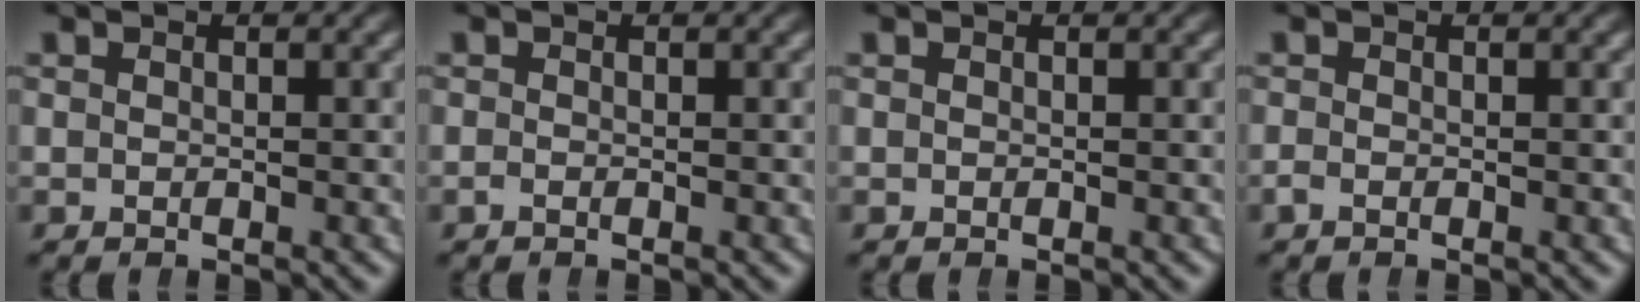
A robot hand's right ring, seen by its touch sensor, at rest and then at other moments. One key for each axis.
{"total": 0.6, "fx": -0.6, "fy": 0.0, "fz": 0.2, "tx": -0.007, "ty": -0.008, "tz": -0.008}
{"total": 0.0}
{"total": 0.9, "fx": -0.8, "fy": 0.4, "fz": 0.4, "tx": -0.016, "ty": -0.010, "tz": -0.011}